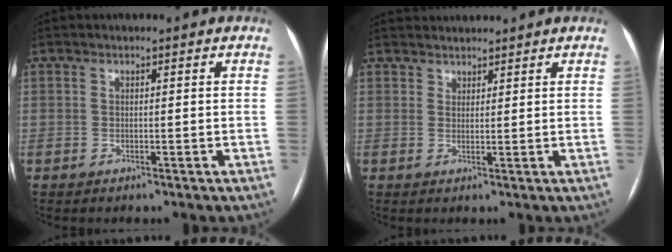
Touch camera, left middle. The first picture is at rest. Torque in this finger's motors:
{"motor_torque": [0.00, -0.06, -0.16, -0.03]}